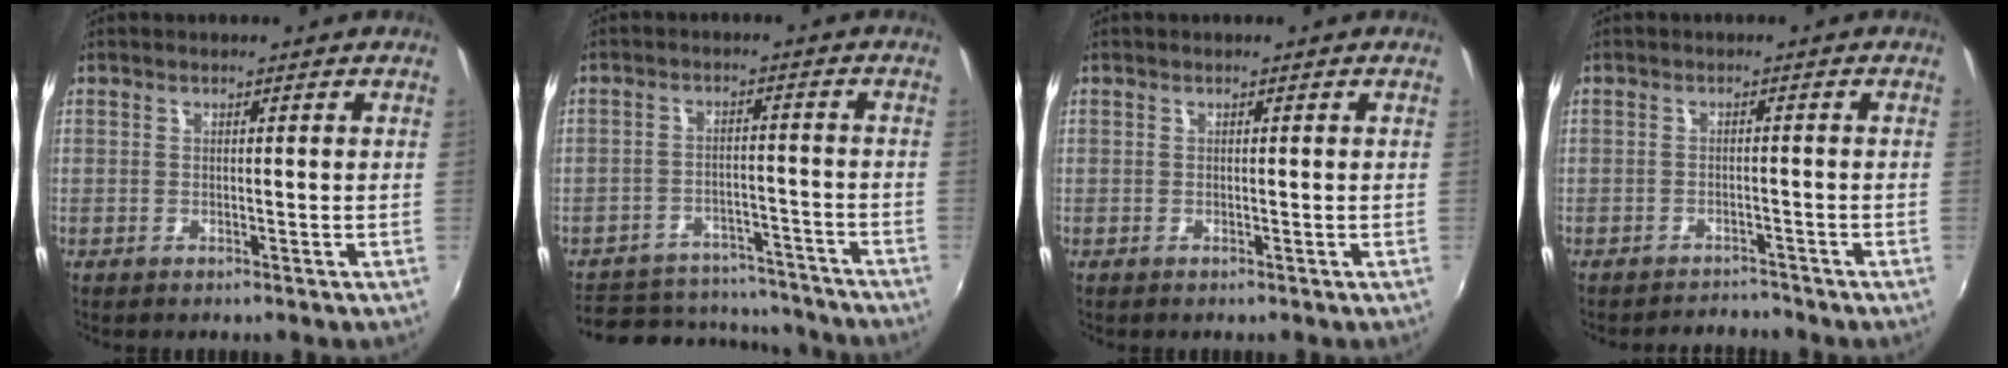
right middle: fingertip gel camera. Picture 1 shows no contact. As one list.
[{"total": 15.6, "force": [-12.8, 7.7, 4.5], "torque": [-0.114, 0.036, -0.155]}, {"total": 0.0}, {"total": 4.6, "force": [-4.4, 1.1, 0.3], "torque": [-0.016, 0.005, -0.065]}]